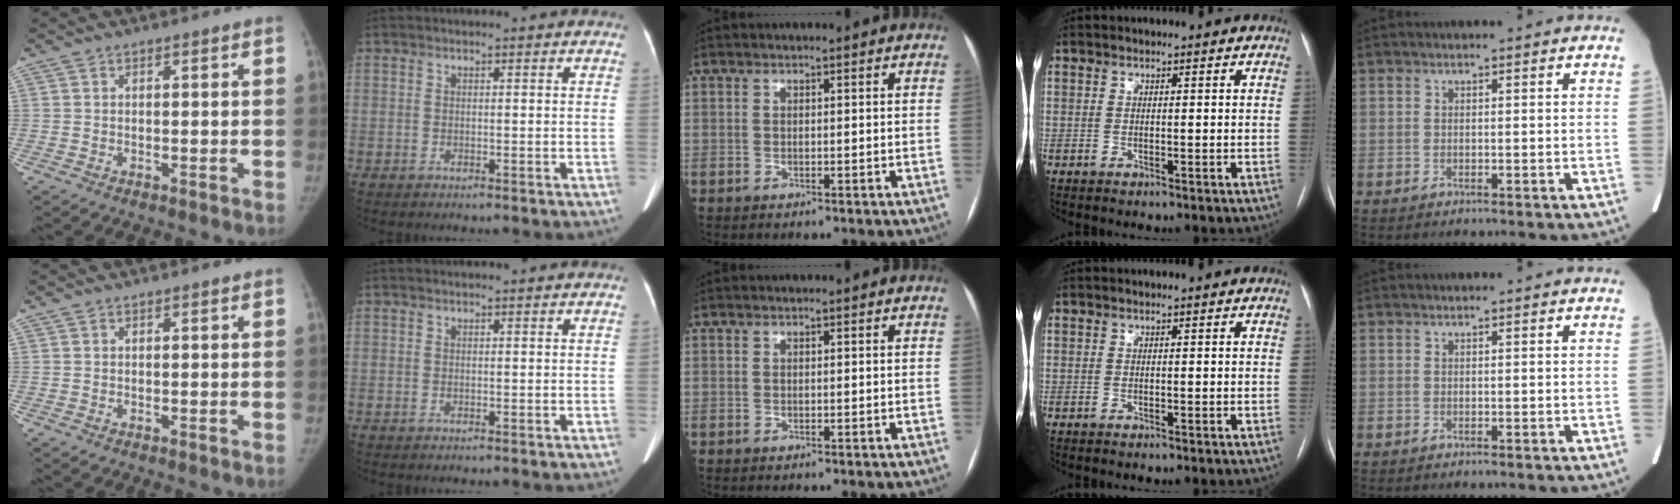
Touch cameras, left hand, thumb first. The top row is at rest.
{}